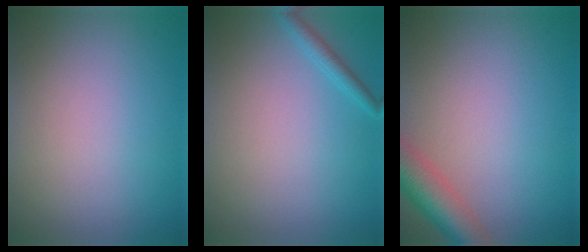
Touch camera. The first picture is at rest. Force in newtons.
{"total": 1.3, "press": 1.3, "slide": 0.1}
{"total": 4.5, "press": 4.5, "slide": 0.2}